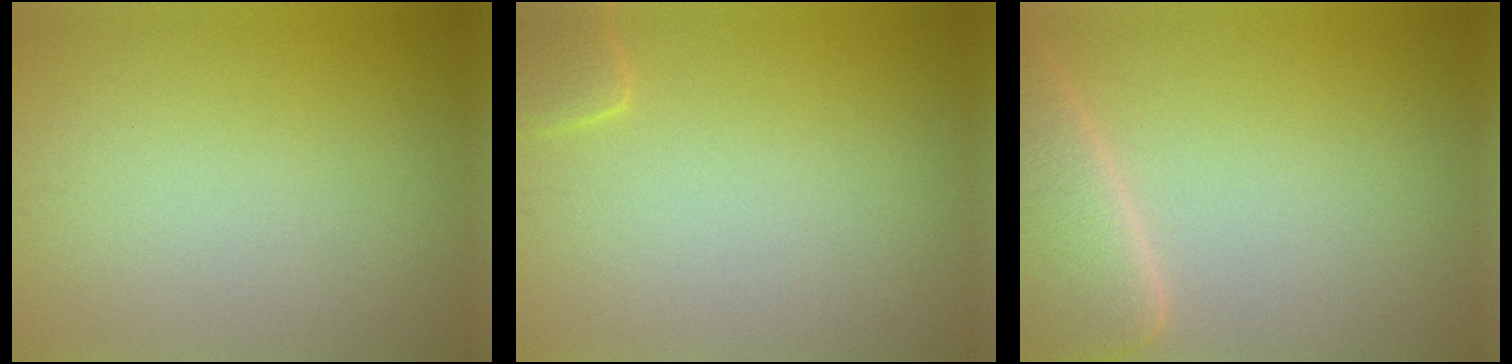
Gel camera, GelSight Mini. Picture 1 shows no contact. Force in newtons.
{"total": 1.7, "press": 1.7, "slide": 0.2}
{"total": 5.6, "press": 5.6, "slide": 0.5}